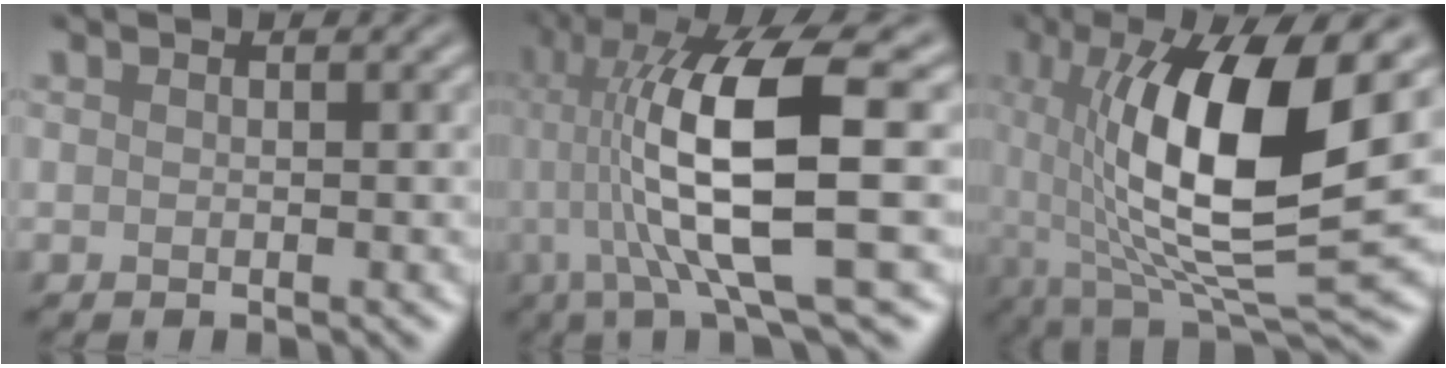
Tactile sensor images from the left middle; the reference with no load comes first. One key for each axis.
{"total": 12.5, "fx": 0.5, "fy": 2.6, "fz": 12.2, "tx": -0.206, "ty": 0.011, "tz": 0.013}
{"total": 13.4, "fx": 1.4, "fy": 4.1, "fz": 12.7, "tx": -0.220, "ty": -0.008, "tz": 0.029}